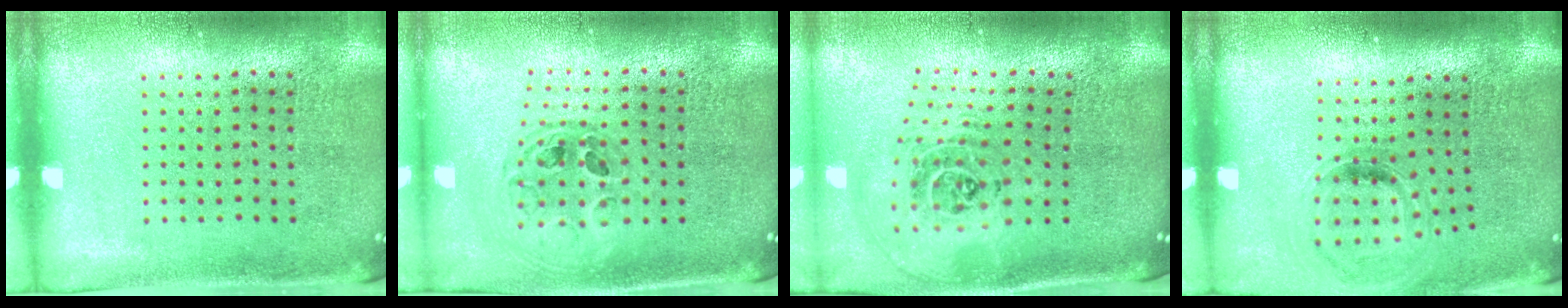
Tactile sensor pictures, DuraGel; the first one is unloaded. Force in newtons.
{"total": 0.8, "press": 0.7, "slide": 0.2}
{"total": 2.6, "press": 1.8, "slide": 1.9}
{"total": 0.9, "press": 0.8, "slide": 0.3}